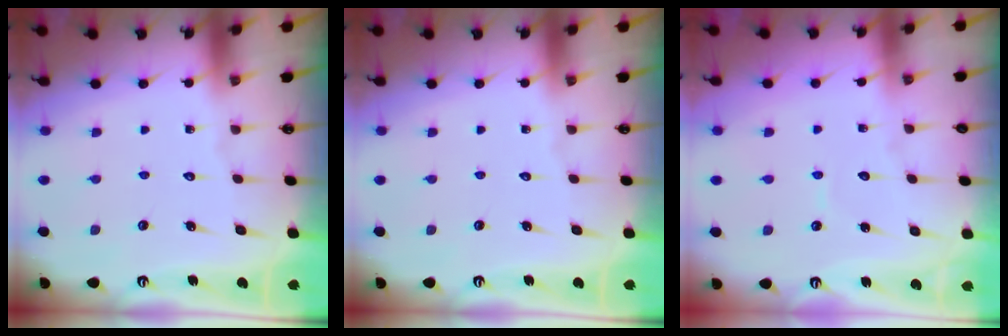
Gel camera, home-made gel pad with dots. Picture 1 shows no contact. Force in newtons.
{"total": 0.0}
{"total": 3.7, "press": 3.7, "slide": 0.1}